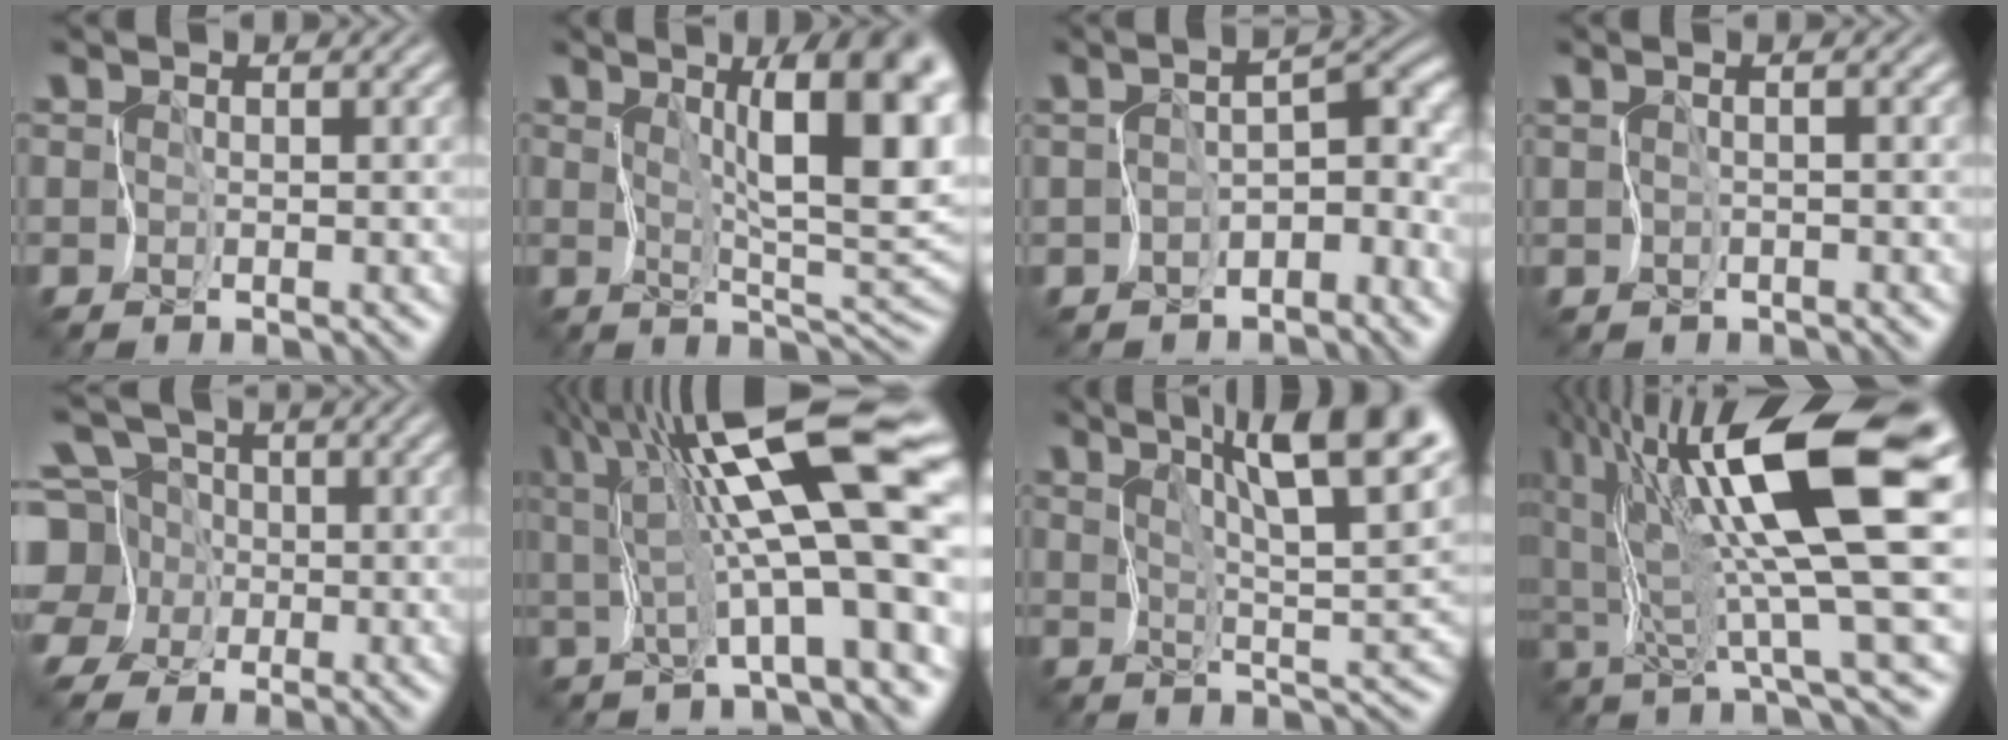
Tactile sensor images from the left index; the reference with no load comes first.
{"total": 11.1, "force": [3.2, 3.4, 10.1], "torque": [-0.133, 0.007, 0.044]}
{"total": 4.4, "force": [-3.3, 1.6, 2.3], "torque": [-0.024, 0.000, -0.058]}
{"total": 0.6, "force": [-0.4, -0.5, 0.0], "torque": [-0.010, -0.005, -0.001]}
{"total": 8.3, "force": [-0.1, 7.7, 3.0], "torque": [-0.113, 0.024, -0.041]}
{"total": 14.3, "force": [3.9, 1.9, 13.6], "torque": [-0.214, 0.014, 0.067]}
{"total": 10.6, "force": [6.1, 1.6, 8.5], "torque": [-0.125, 0.012, 0.085]}
{"total": 14.4, "force": [4.7, 1.3, 13.6], "torque": [-0.247, 0.009, 0.086]}